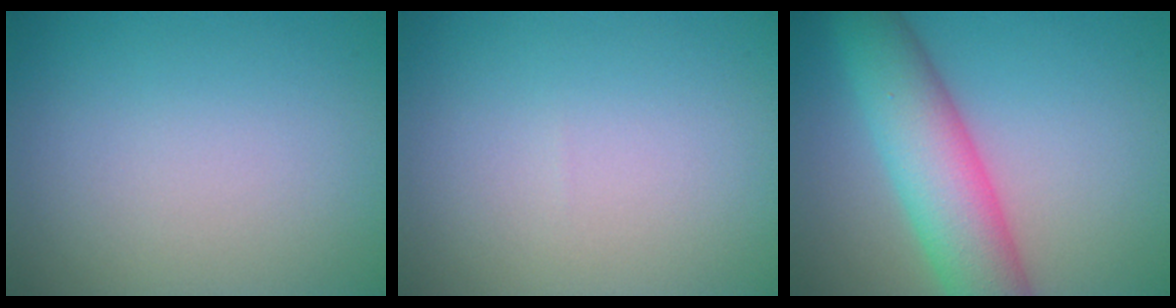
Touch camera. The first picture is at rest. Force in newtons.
{"total": 0.0}
{"total": 8.3, "press": 8.3, "slide": 0.3}